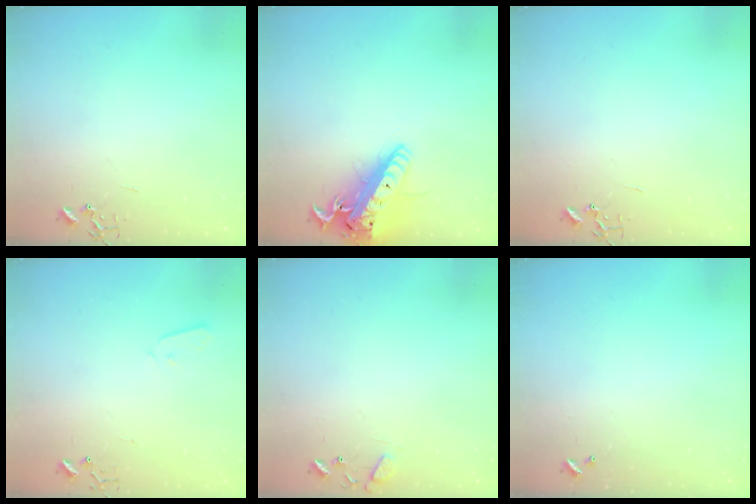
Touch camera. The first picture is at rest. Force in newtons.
{"total": 19.8, "press": 19.4, "slide": 4.0}
{"total": 0.0}
{"total": 2.1, "press": 2.0, "slide": 0.4}
{"total": 9.0, "press": 9.0, "slide": 0.6}
{"total": 0.0}